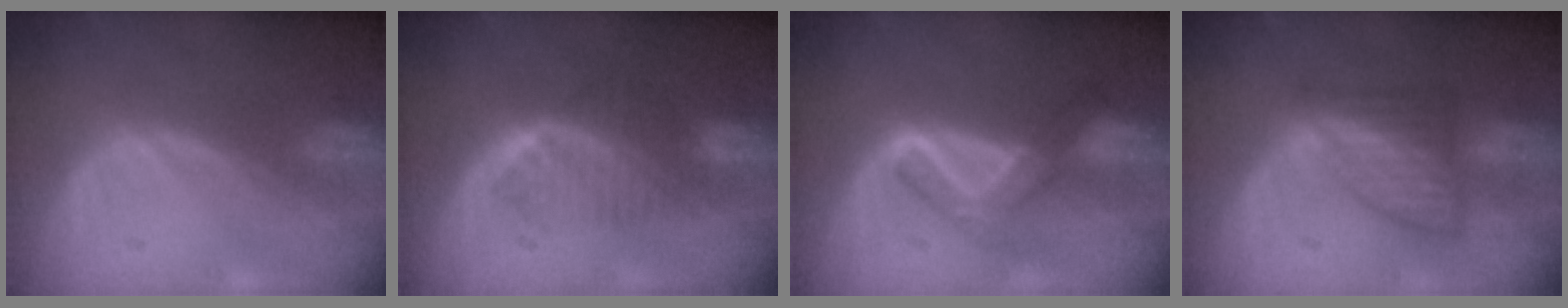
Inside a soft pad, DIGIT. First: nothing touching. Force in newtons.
{"total": 6.4, "press": 5.8, "slide": 2.7}
{"total": 5.7, "press": 5.6, "slide": 1.0}
{"total": 6.6, "press": 6.3, "slide": 2.0}